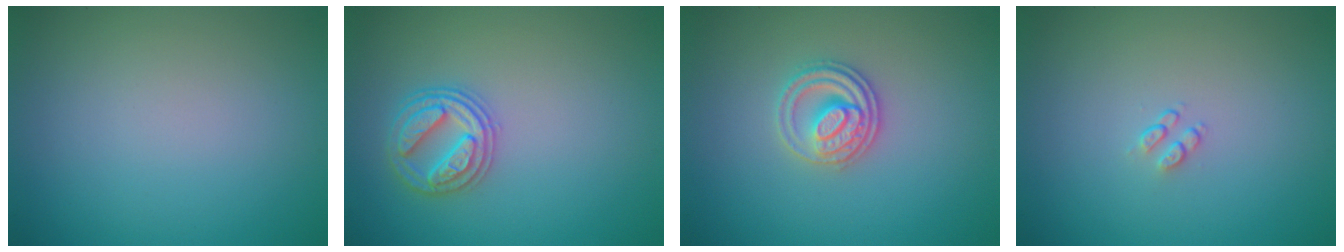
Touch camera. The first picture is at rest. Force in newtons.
{"total": 2.9, "press": 2.9, "slide": 0.4}
{"total": 2.8, "press": 2.6, "slide": 1.0}
{"total": 0.9, "press": 0.6, "slide": 0.7}